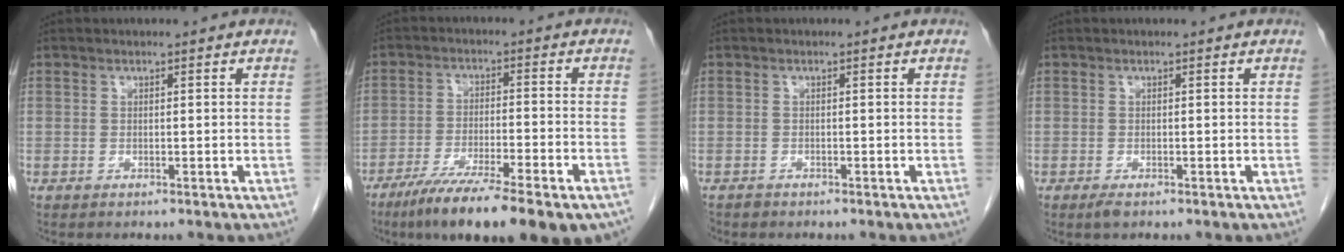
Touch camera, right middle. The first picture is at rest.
{"total": 17.4, "force": [-12.5, 2.3, 11.9], "torque": [-0.145, -0.030, -0.195]}
{"total": 0.7, "force": [-0.6, 0.4, 0.0], "torque": [-0.008, 0.001, -0.011]}
{"total": 1.2, "force": [-0.8, 0.4, 0.8], "torque": [-0.018, -0.003, -0.010]}